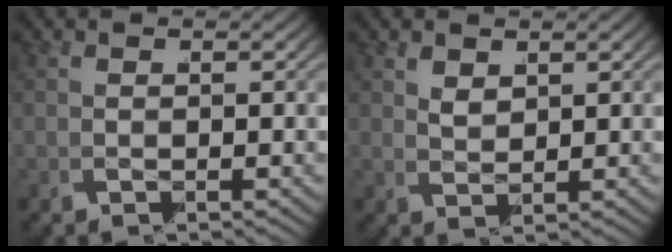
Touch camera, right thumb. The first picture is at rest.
{"total": 1.4, "force": [1.4, 0.1, 0.4], "torque": [0.000, -0.001, 0.025]}